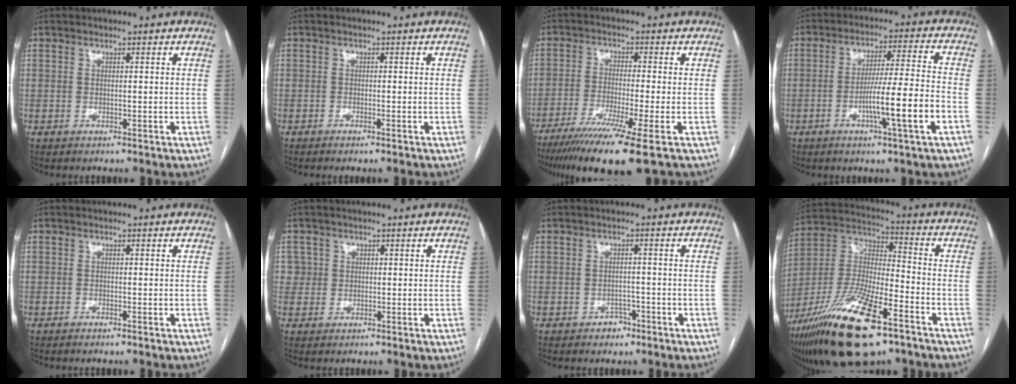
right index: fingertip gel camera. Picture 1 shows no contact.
{"total": 0.9, "force": [-0.7, 0.0, 0.5], "torque": [-0.012, -0.001, -0.011]}
{"total": 12.1, "force": [-8.0, -1.2, 9.0], "torque": [-0.157, -0.034, -0.131]}
{"total": 11.0, "force": [-3.8, -0.8, 10.3], "torque": [-0.176, -0.003, -0.065]}
{"total": 0.7, "force": [-0.6, 0.0, 0.3], "torque": [-0.010, -0.001, -0.008]}
{"total": 2.7, "force": [0.6, 2.6, -0.2], "torque": [0.024, 0.008, 0.005]}
{"total": 2.6, "force": [-1.7, 1.8, 0.8], "torque": [-0.007, 0.008, -0.019]}
{"total": 22.4, "force": [-13.9, 5.9, 16.5], "torque": [-0.341, -0.024, -0.248]}